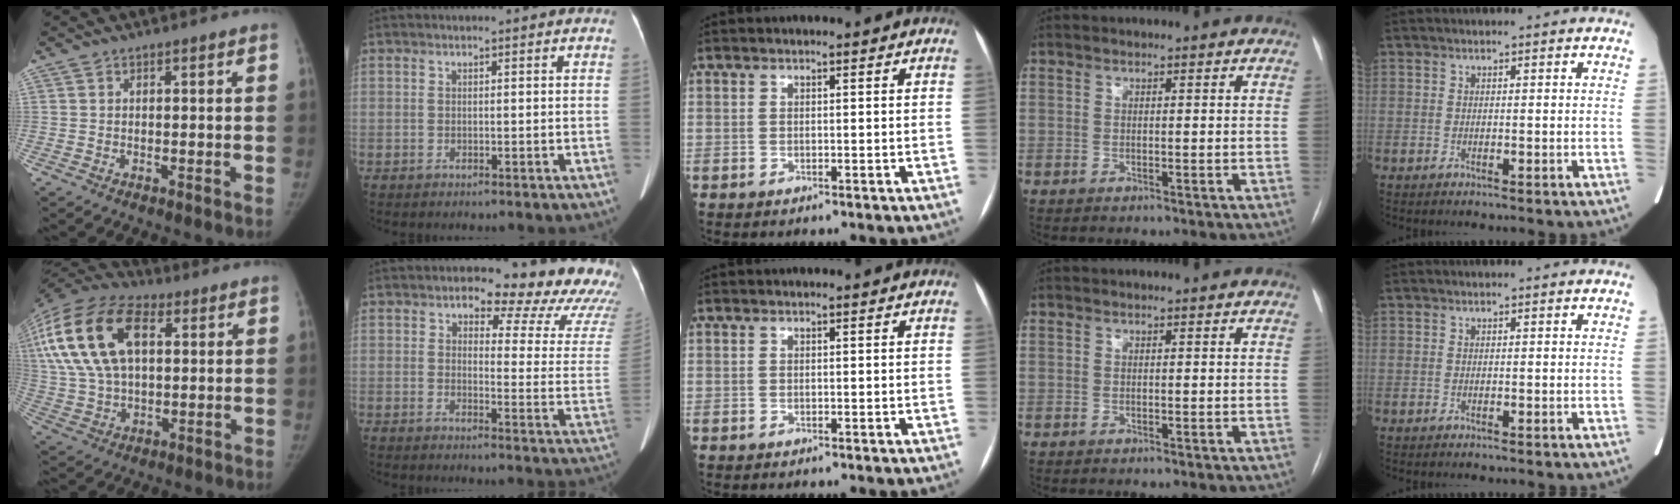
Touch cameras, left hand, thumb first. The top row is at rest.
{"thumb": {"total": 22.7, "force": [6.4, 13.0, 17.5], "torque": [-0.354, 0.015, 0.111]}, "index": {"total": 18.8, "force": [13.7, 6.6, 11.1], "torque": [-0.104, -0.028, 0.134]}}